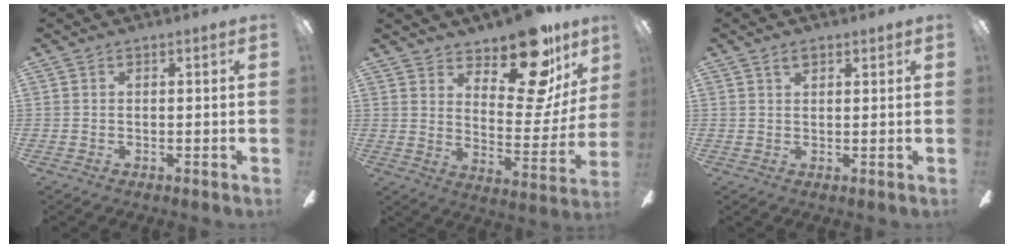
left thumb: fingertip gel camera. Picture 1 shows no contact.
{"total": 18.4, "force": [13.2, 7.3, 10.6], "torque": [-0.139, -0.097, 0.220]}
{"total": 2.1, "force": [1.6, 1.1, 1.0], "torque": [-0.022, 0.003, 0.028]}